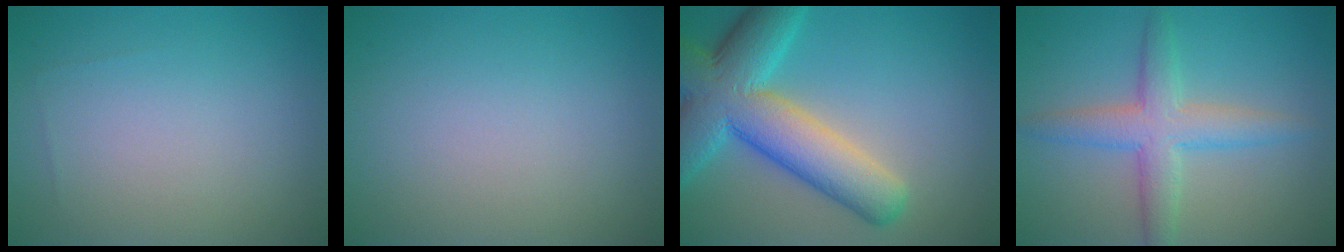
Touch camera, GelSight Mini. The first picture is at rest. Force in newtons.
{"total": 0.0}
{"total": 10.1, "press": 10.1, "slide": 0.4}
{"total": 4.6, "press": 4.6, "slide": 0.1}